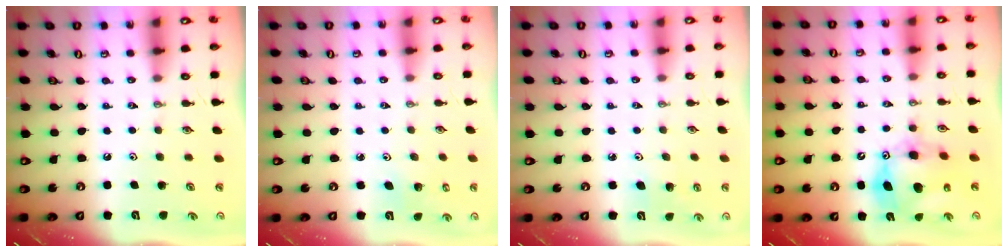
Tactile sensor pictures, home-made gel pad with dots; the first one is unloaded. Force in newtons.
{"total": 3.0, "press": 2.9, "slide": 0.4}
{"total": 4.4, "press": 4.0, "slide": 1.8}
{"total": 13.4, "press": 13.3, "slide": 1.2}